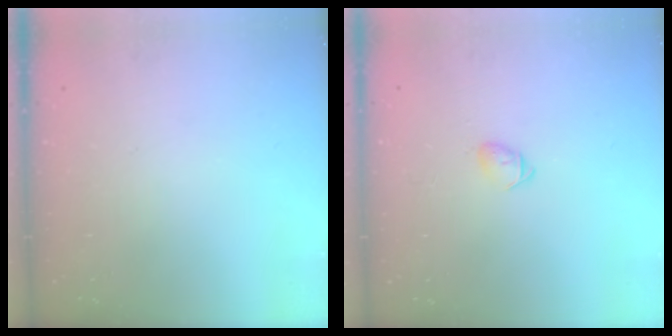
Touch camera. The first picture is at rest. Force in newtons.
{"total": 4.2, "press": 4.0, "slide": 1.0}